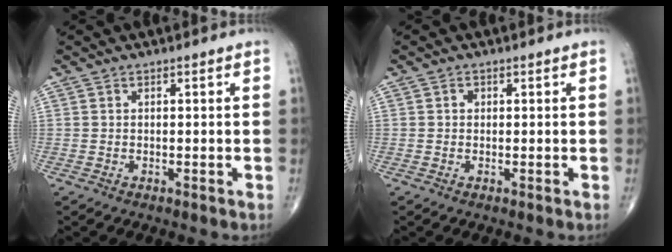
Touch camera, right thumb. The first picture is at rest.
{"total": 0.7, "force": [0.1, 0.7, 0.3], "torque": [0.000, 0.002, 0.000]}